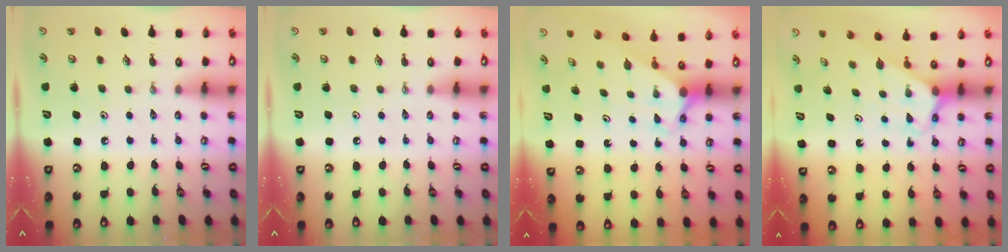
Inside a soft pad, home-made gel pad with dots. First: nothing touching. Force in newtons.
{"total": 0.0}
{"total": 2.9, "press": 2.9, "slide": 0.0}
{"total": 2.5, "press": 2.5, "slide": 0.2}